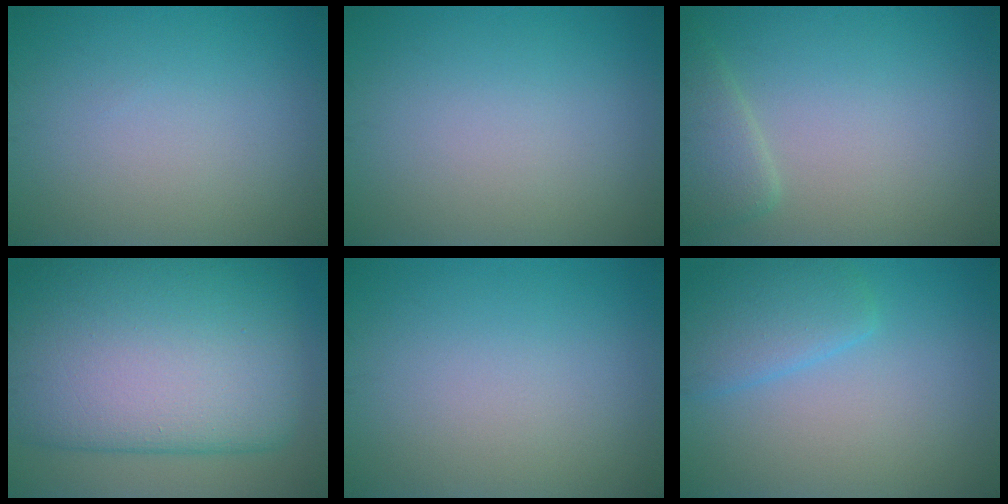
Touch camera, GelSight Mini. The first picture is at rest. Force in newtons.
{"total": 0.0}
{"total": 2.6, "press": 2.6, "slide": 0.3}
{"total": 16.9, "press": 16.9, "slide": 0.9}
{"total": 0.0}
{"total": 3.6, "press": 3.5, "slide": 0.2}